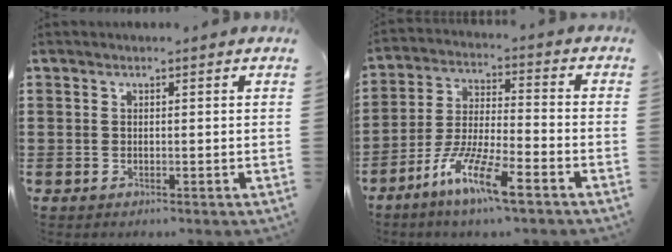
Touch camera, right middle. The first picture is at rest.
{"total": 9.9, "force": [-6.8, 1.3, 7.1], "torque": [-0.153, -0.007, -0.132]}